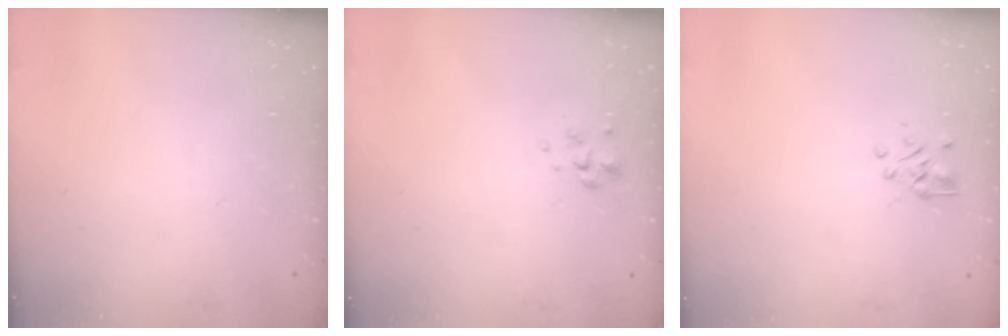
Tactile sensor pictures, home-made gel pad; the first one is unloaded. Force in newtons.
{"total": 1.8, "press": 1.7, "slide": 0.5}
{"total": 2.2, "press": 2.0, "slide": 1.0}